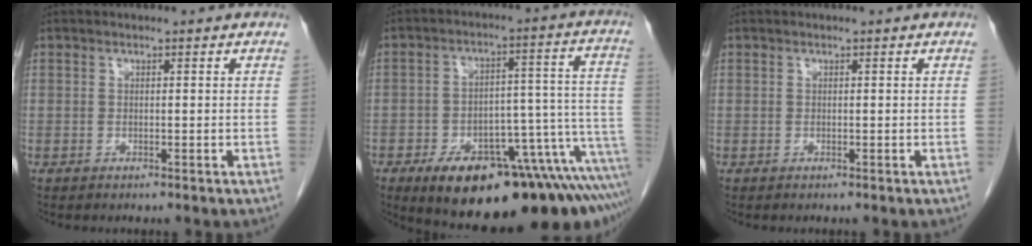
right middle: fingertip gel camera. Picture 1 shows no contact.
{"total": 22.5, "force": [-14.6, 5.4, 16.2], "torque": [-0.132, 0.031, -0.198]}
{"total": 0.0}